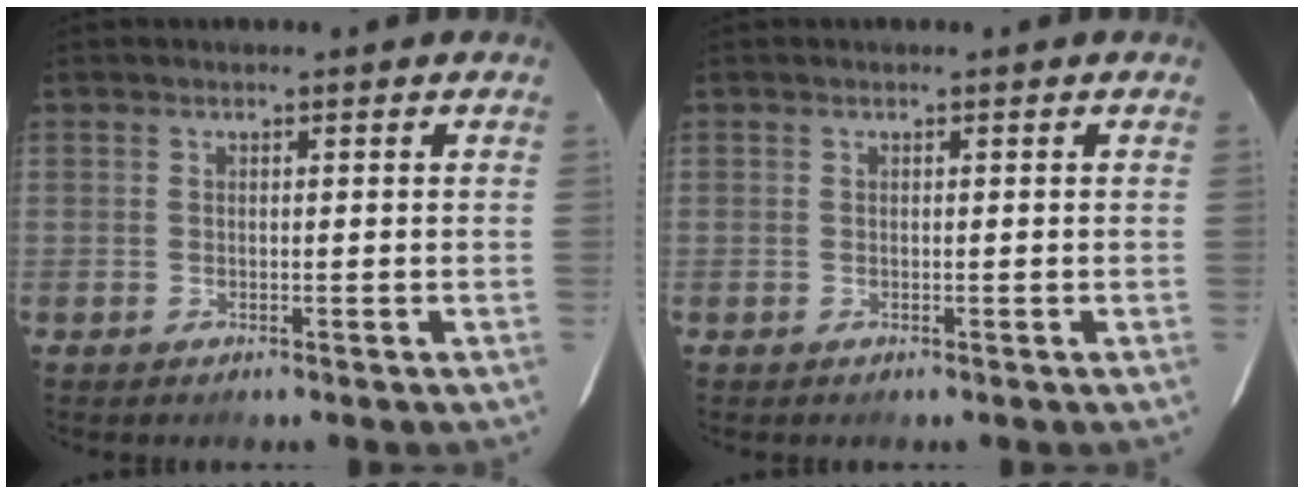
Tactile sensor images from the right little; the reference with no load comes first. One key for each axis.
{"total": 0.0}